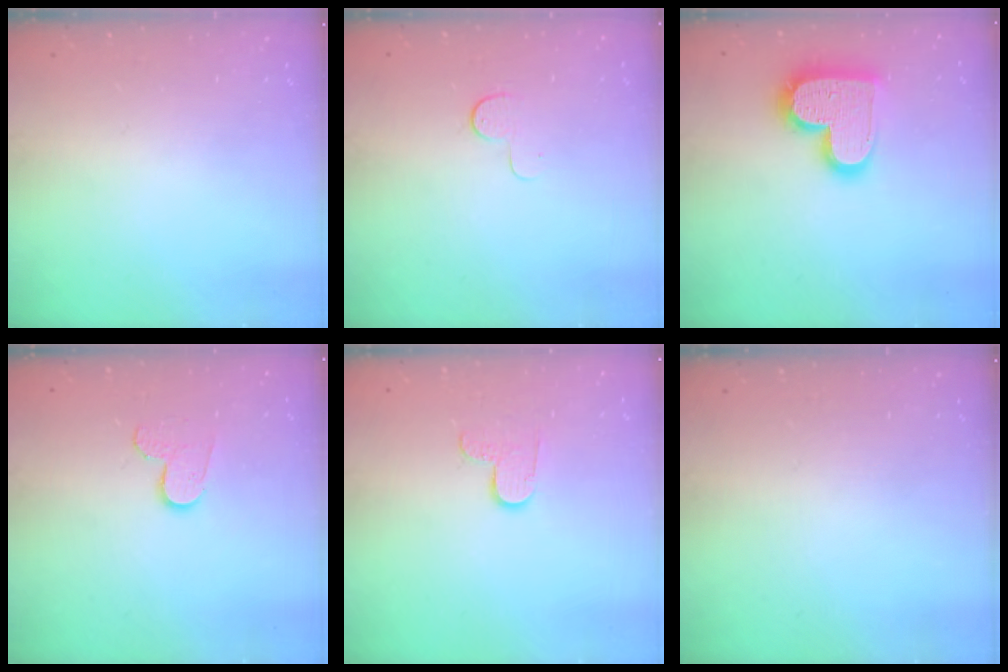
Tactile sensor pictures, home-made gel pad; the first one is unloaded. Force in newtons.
{"total": 4.6, "press": 4.6, "slide": 0.4}
{"total": 17.1, "press": 17.1, "slide": 1.1}
{"total": 6.3, "press": 6.3, "slide": 0.5}
{"total": 6.0, "press": 6.0, "slide": 0.4}
{"total": 0.0}